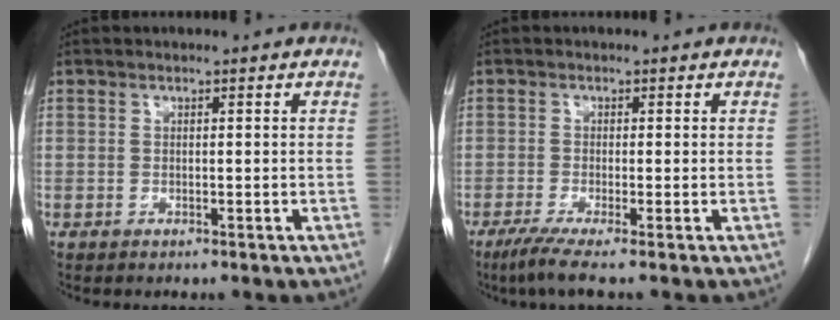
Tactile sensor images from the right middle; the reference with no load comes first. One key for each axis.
{"total": 3.8, "fx": -2.5, "fy": -0.3, "fz": 2.9, "tx": -0.056, "ty": -0.014, "tz": -0.051}